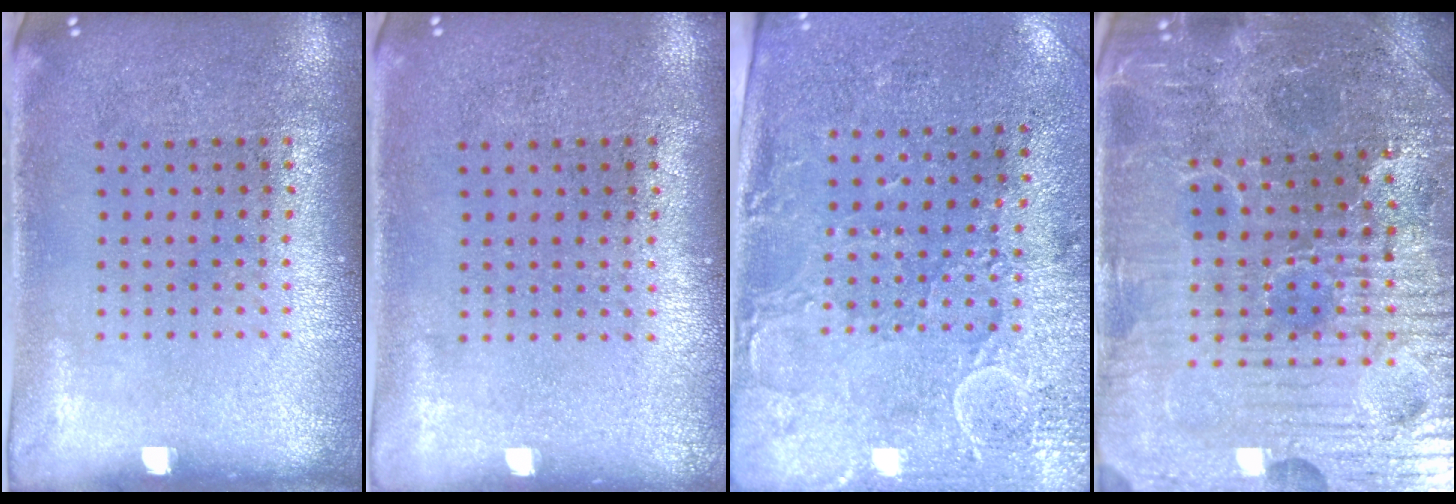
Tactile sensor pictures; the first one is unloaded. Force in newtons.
{"total": 0.0}
{"total": 3.0, "press": 2.4, "slide": 1.7}
{"total": 5.6, "press": 5.4, "slide": 1.6}